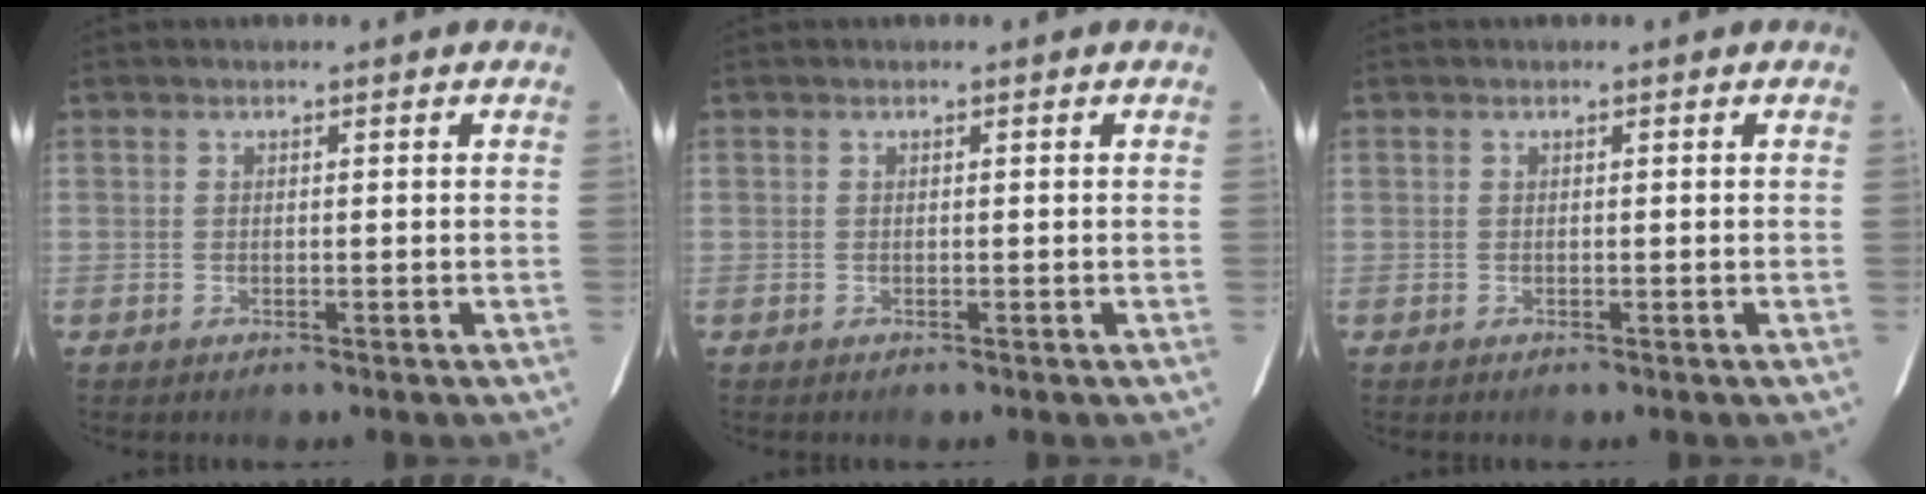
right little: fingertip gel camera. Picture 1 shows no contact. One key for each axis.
{"total": 0.0}
{"total": 0.0}